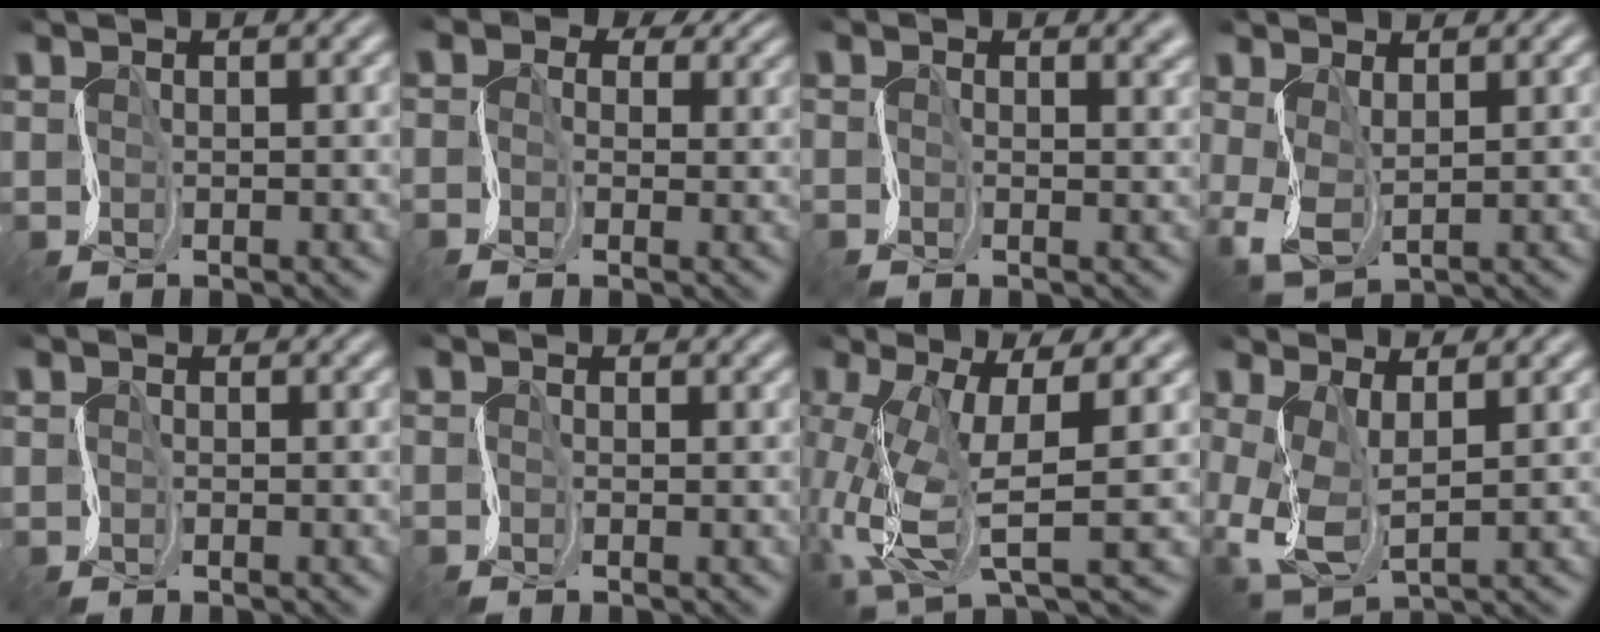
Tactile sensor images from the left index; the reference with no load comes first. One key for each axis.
{"total": 4.0, "fx": 1.0, "fy": 3.4, "fz": 1.9, "tx": -0.034, "ty": 0.009, "tz": -0.008}
{"total": 1.1, "fx": -0.2, "fy": 0.8, "fz": 0.6, "tx": -0.002, "ty": 0.005, "tz": -0.006}
{"total": 2.1, "fx": 0.0, "fy": 1.1, "fz": 1.8, "tx": -0.069, "ty": -0.006, "tz": 0.008}
{"total": 1.5, "fx": -0.9, "fy": -0.3, "fz": -1.2, "tx": 0.016, "ty": -0.001, "tz": -0.008}
{"total": 1.3, "fx": -1.1, "fy": -0.1, "fz": -0.7, "tx": 0.008, "ty": -0.002, "tz": -0.015}
{"total": 8.5, "fx": -1.2, "fy": 2.3, "fz": 8.1, "tx": -0.189, "ty": -0.008, "tz": -0.011}
{"total": 3.9, "fx": -0.9, "fy": 1.9, "fz": 3.3, "tx": -0.097, "ty": -0.007, "tz": -0.008}